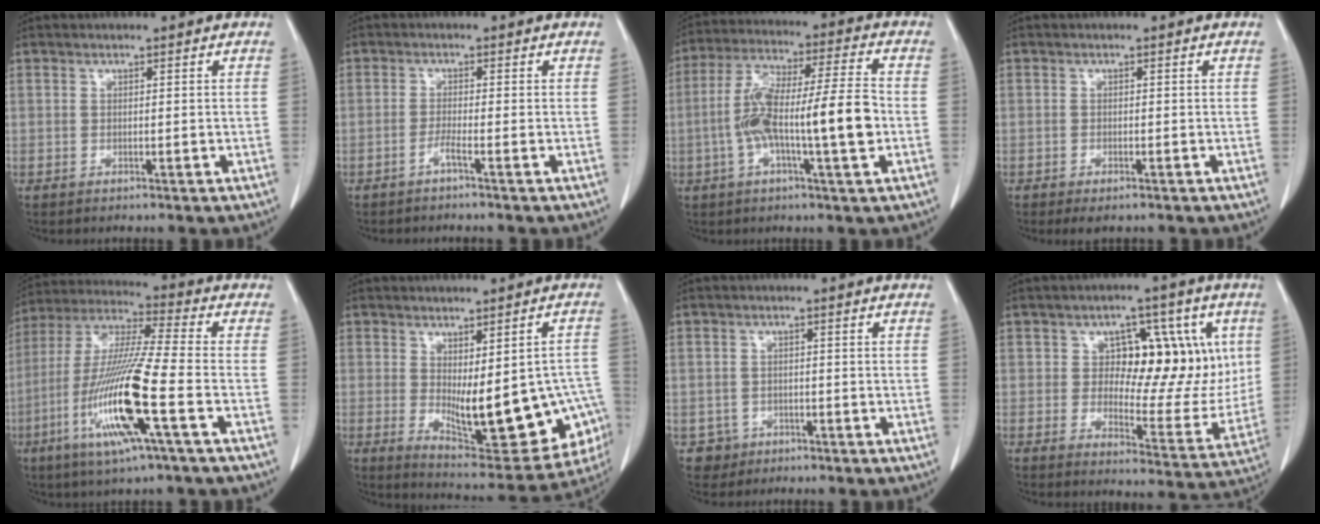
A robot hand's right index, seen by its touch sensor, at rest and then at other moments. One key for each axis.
{"total": 1.7, "fx": -1.1, "fy": -0.6, "fz": 1.1, "tx": -0.019, "ty": 0.002, "tz": -0.024}
{"total": 14.8, "fx": -2.4, "fy": 1.6, "fz": 14.5, "tx": -0.265, "ty": 0.017, "tz": -0.044}
{"total": 2.0, "fx": -1.3, "fy": 0.7, "fz": 1.3, "tx": -0.018, "ty": -0.003, "tz": -0.013}
{"total": 16.8, "fx": -5.7, "fy": 0.0, "fz": 15.8, "tx": -0.328, "ty": -0.019, "tz": -0.115}
{"total": 18.0, "fx": -3.7, "fy": 6.3, "fz": 16.4, "tx": -0.159, "ty": 0.002, "tz": -0.024}
{"total": 2.9, "fx": -1.2, "fy": 2.7, "fz": -0.3, "tx": 0.010, "ty": 0.014, "tz": -0.016}
{"total": 14.0, "fx": 3.3, "fy": 7.0, "fz": 11.6, "tx": -0.141, "ty": 0.016, "tz": 0.056}